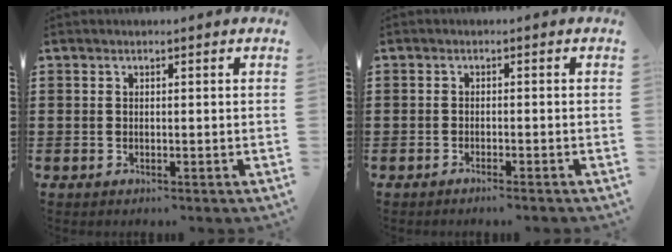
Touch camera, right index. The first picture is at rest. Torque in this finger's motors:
{"motor_torque": [1.04, 1.10, -0.10, 0.00]}